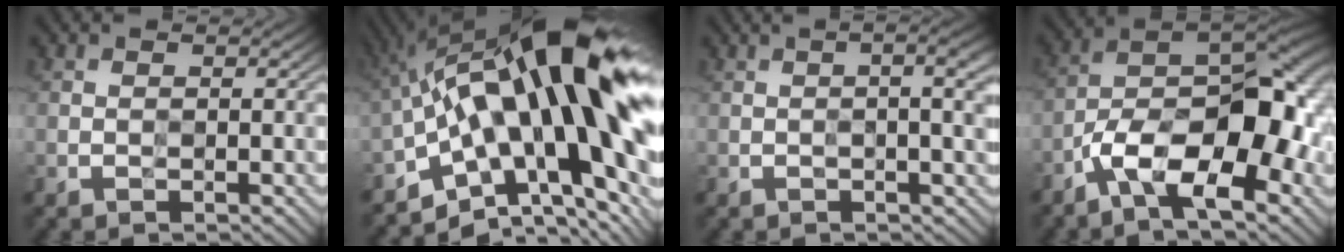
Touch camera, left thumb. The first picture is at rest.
{"total": 21.3, "force": [0.0, 9.0, 19.2], "torque": [-0.311, 0.008, -0.010]}
{"total": 5.3, "force": [0.5, 1.2, 5.2], "torque": [-0.079, 0.010, 0.008]}
{"total": 15.5, "force": [-6.5, 6.5, 12.5], "torque": [-0.190, -0.005, -0.126]}